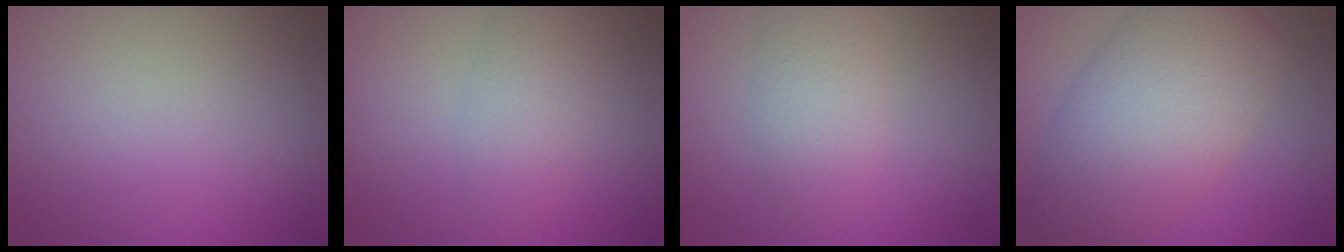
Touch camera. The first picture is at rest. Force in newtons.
{"total": 3.2, "press": 3.2, "slide": 0.1}
{"total": 3.3, "press": 3.3, "slide": 0.1}
{"total": 9.6, "press": 9.6, "slide": 0.2}